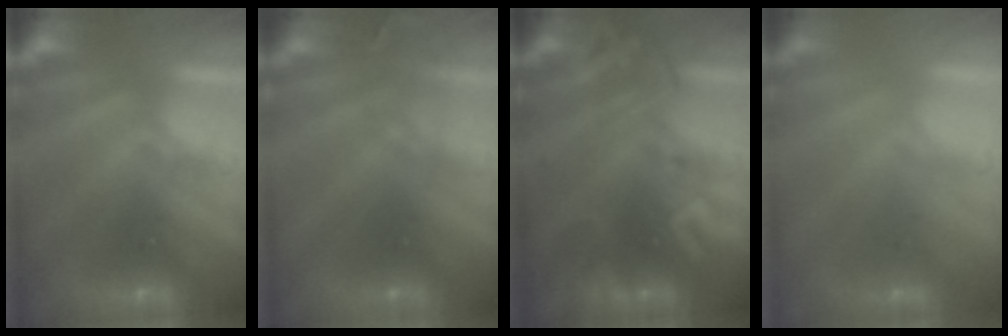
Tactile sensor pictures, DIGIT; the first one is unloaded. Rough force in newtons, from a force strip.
{"total": 2.9}
{"total": 2.4}
{"total": 2.0}